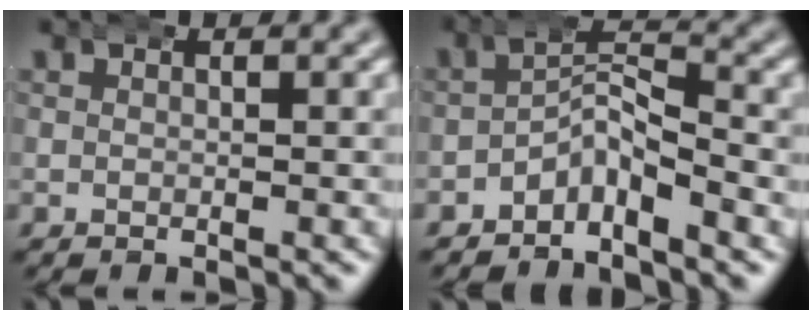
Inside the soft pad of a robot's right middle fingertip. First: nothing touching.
{"total": 3.3, "force": [-2.0, 1.6, 2.1], "torque": [-0.022, 0.004, -0.041]}